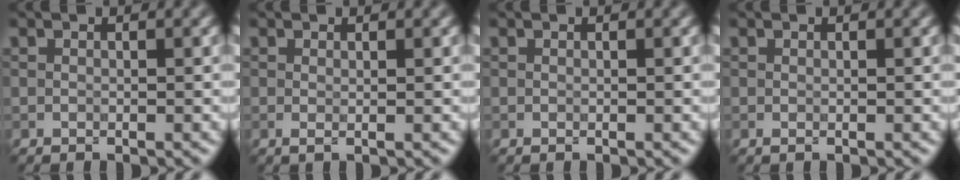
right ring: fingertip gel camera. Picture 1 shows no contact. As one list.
[{"total": 0.6, "force": [0.1, 0.1, 0.6], "torque": [-0.014, -0.004, 0.001]}, {"total": 0.0}, {"total": 0.0}]